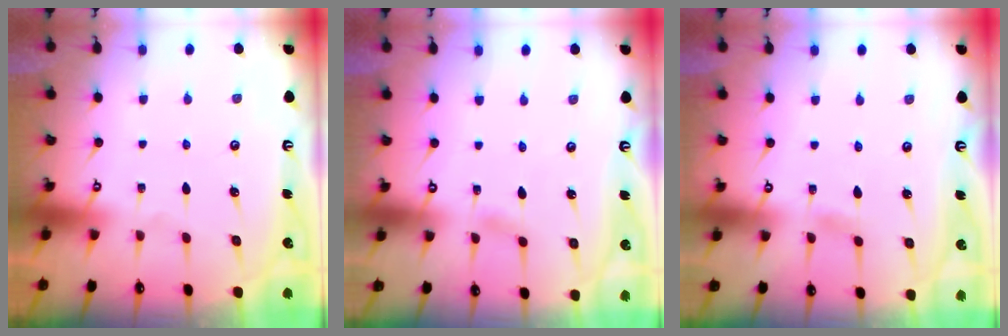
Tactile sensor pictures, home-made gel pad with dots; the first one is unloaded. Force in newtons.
{"total": 2.7, "press": 2.7, "slide": 0.3}
{"total": 2.6, "press": 2.6, "slide": 0.3}